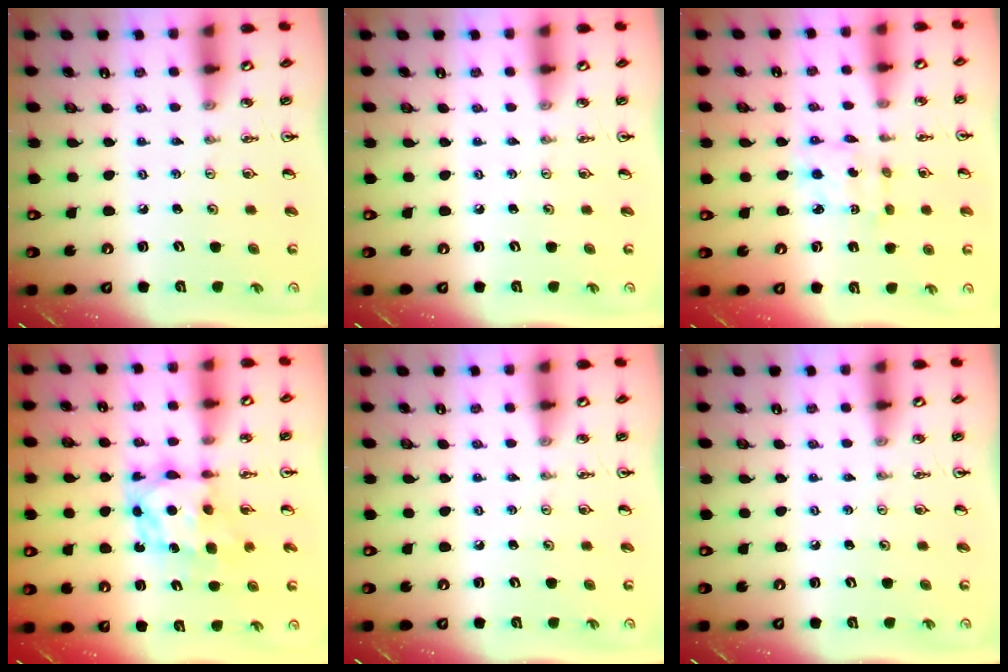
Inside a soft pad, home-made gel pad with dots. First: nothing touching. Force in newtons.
{"total": 0.0}
{"total": 2.4, "press": 2.4, "slide": 0.2}
{"total": 7.5, "press": 7.4, "slide": 0.7}
{"total": 0.0}
{"total": 0.0}